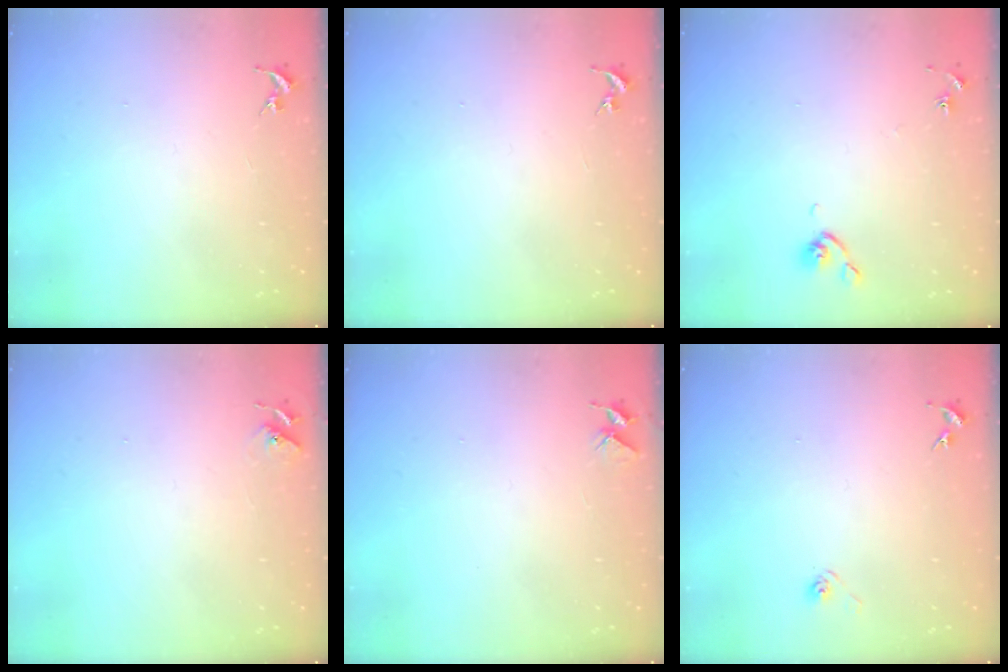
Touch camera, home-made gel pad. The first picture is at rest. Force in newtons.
{"total": 0.0}
{"total": 5.9, "press": 5.8, "slide": 0.8}
{"total": 5.8, "press": 5.8, "slide": 0.7}
{"total": 4.0, "press": 4.0, "slide": 0.3}
{"total": 2.9, "press": 2.6, "slide": 1.4}